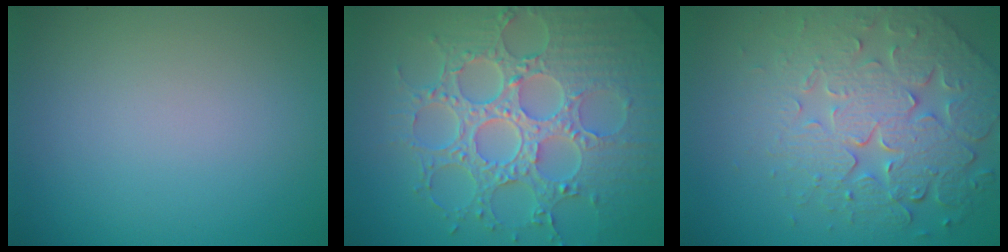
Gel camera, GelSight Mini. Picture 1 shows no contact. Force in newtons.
{"total": 8.7, "press": 6.3, "slide": 6.0}
{"total": 8.0, "press": 5.7, "slide": 5.5}